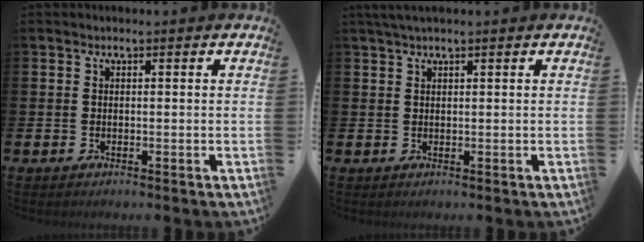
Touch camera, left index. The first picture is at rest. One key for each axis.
{"total": 1.5, "fx": 1.2, "fy": 0.0, "fz": 0.9, "tx": -0.021, "ty": 0.005, "tz": 0.021}